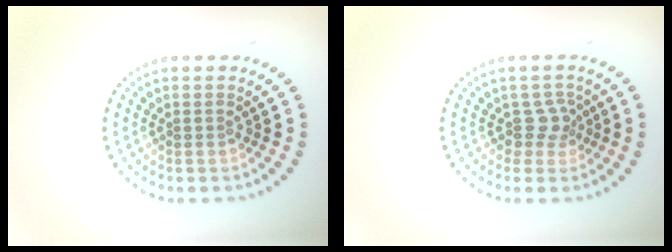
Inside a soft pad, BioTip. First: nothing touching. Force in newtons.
{"total": 1.9, "press": 1.5, "slide": 1.3}